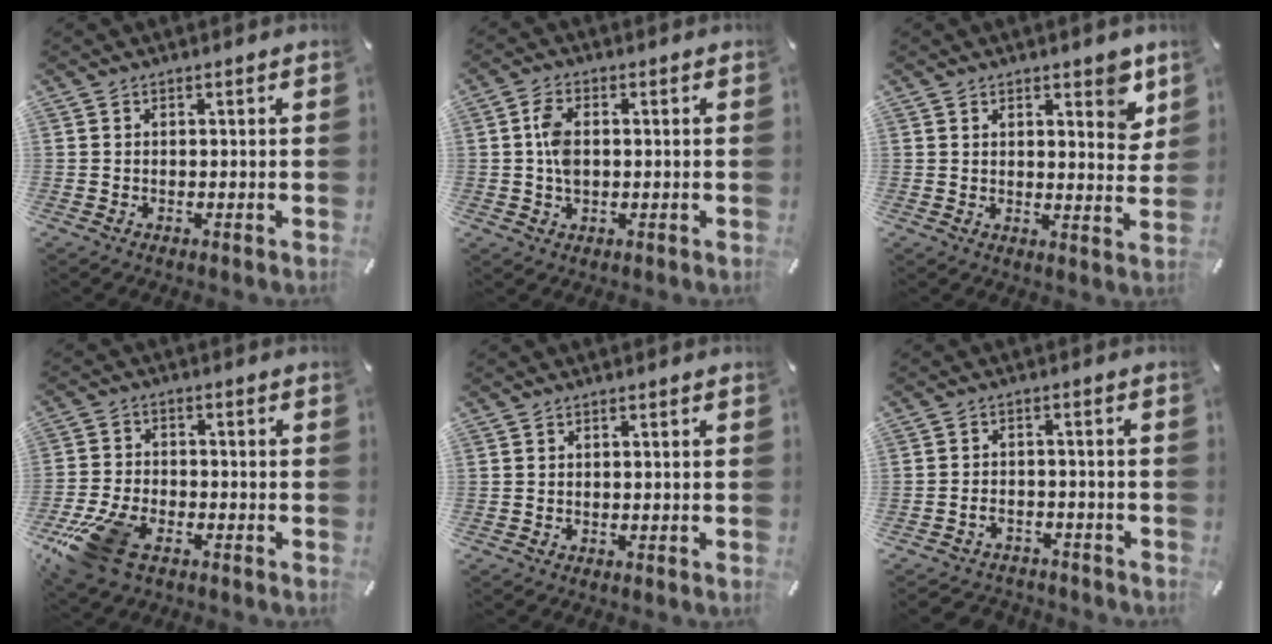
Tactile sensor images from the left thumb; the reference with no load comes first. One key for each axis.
{"total": 5.1, "fx": 0.4, "fy": 3.1, "fz": 4.0, "tx": -0.086, "ty": 0.001, "tz": 0.000}
{"total": 4.7, "fx": 3.5, "fy": 1.6, "fz": 2.8, "tx": -0.029, "ty": -0.025, "tz": 0.056}
{"total": 12.2, "fx": -7.2, "fy": 6.5, "fz": 7.5, "tx": -0.159, "ty": 0.024, "tz": -0.131}
{"total": 0.0}
{"total": 3.3, "fx": -2.3, "fy": 2.2, "fz": 0.9, "tx": -0.023, "ty": 0.007, "tz": -0.047}